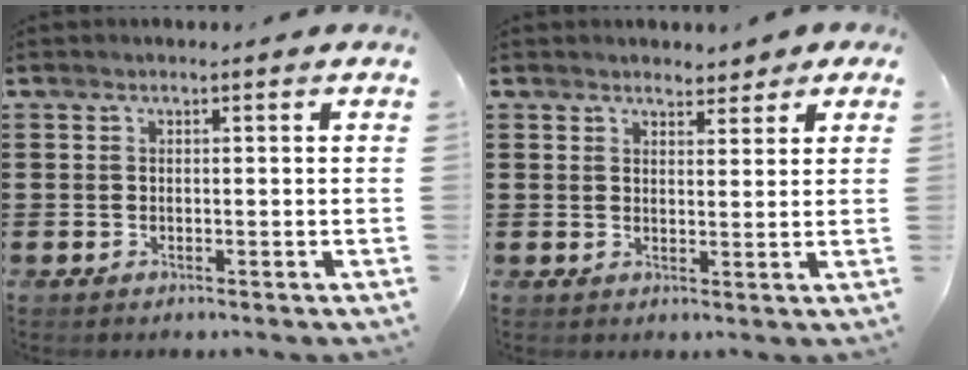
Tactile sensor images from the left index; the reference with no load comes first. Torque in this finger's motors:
{"motor_torque": [1.05, -1.08, 0.43, 0.05]}